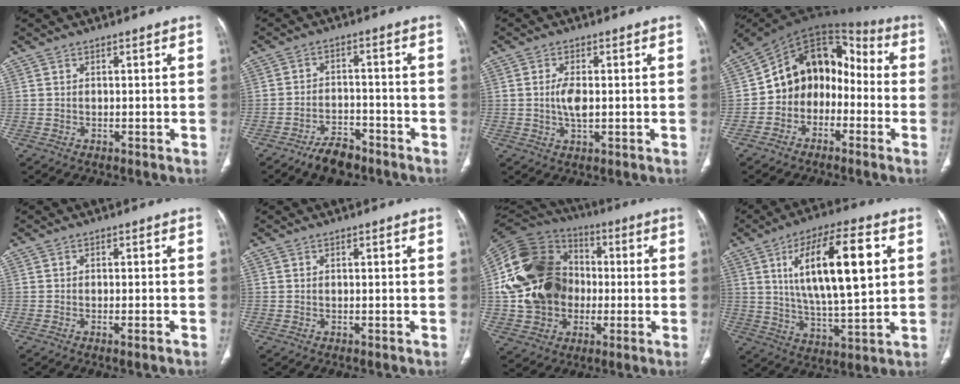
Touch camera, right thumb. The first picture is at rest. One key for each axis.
{"total": 6.6, "fx": -5.1, "fy": 3.0, "fz": 3.0, "tx": -0.042, "ty": 0.031, "tz": -0.085}
{"total": 4.0, "fx": 0.1, "fy": 1.8, "fz": 3.6, "tx": -0.075, "ty": -0.003, "tz": 0.004}
{"total": 14.6, "fx": -2.6, "fy": 11.4, "fz": 8.6, "tx": -0.088, "ty": 0.079, "tz": -0.058}
{"total": 1.5, "fx": -0.9, "fy": 0.1, "fz": 1.2, "tx": -0.023, "ty": -0.002, "tz": -0.014}
{"total": 0.0}
{"total": 24.4, "fx": -0.4, "fy": 19.3, "fz": 14.8, "tx": -0.283, "ty": 0.028, "tz": -0.003}
{"total": 19.4, "fx": 5.3, "fy": 6.4, "fz": 17.6, "tx": -0.286, "ty": -0.008, "tz": 0.092}